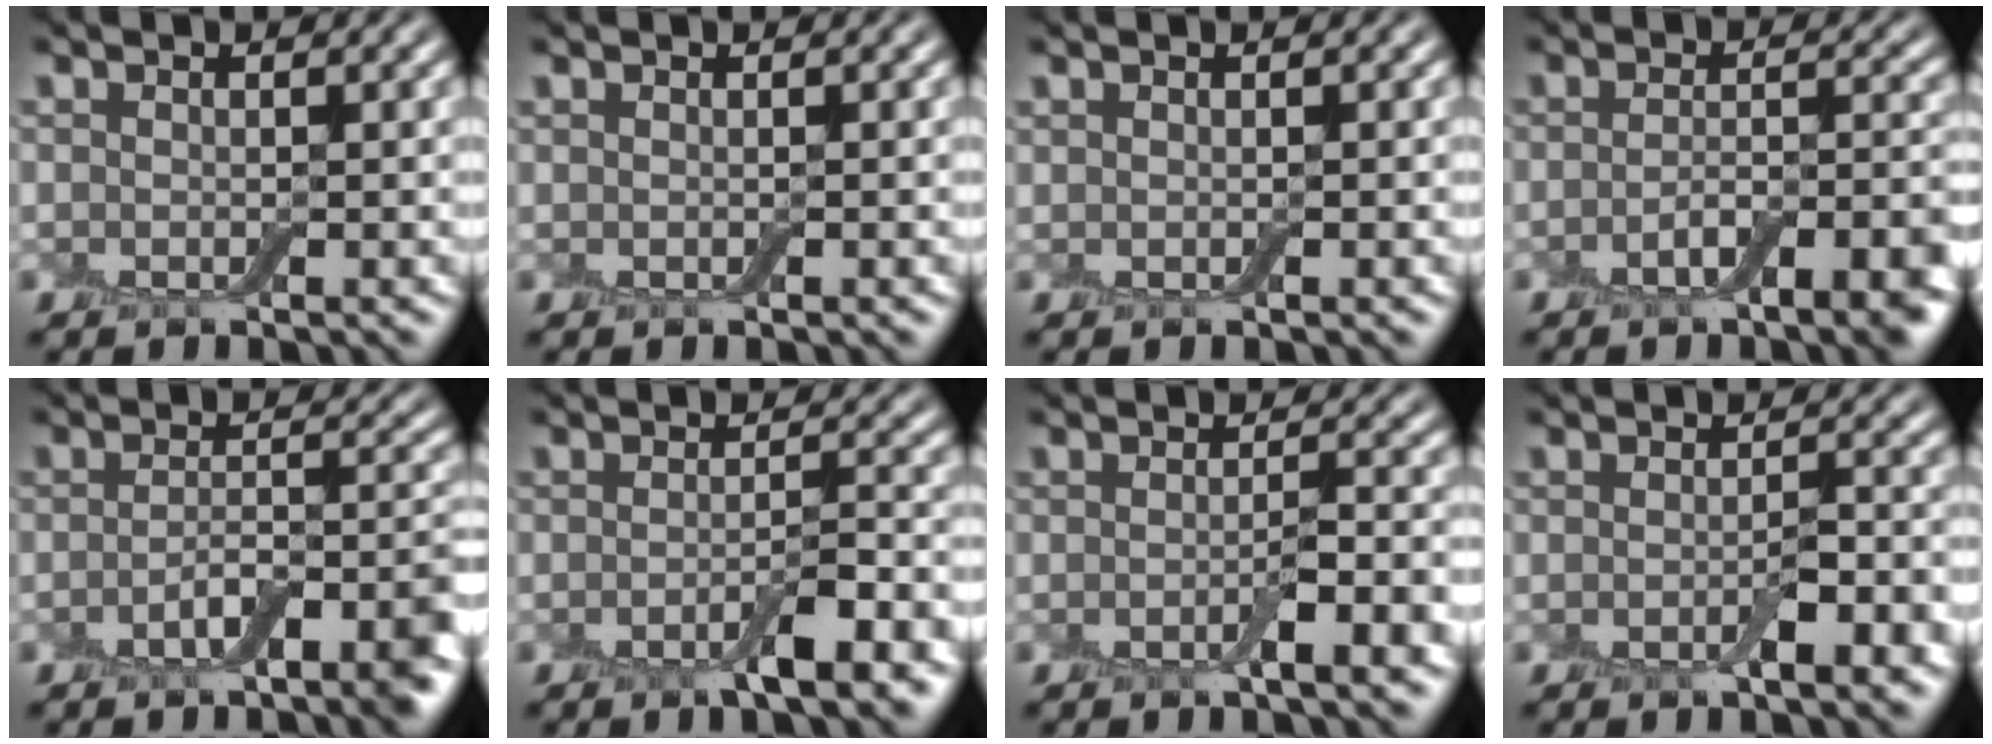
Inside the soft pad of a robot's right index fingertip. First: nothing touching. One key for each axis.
{"total": 0.0}
{"total": 0.0}
{"total": 5.4, "fx": -3.2, "fy": 1.6, "fz": 4.0, "tx": -0.058, "ty": 0.001, "tz": -0.045}
{"total": 5.2, "fx": -2.9, "fy": 1.8, "fz": 4.0, "tx": -0.058, "ty": 0.003, "tz": -0.046}
{"total": 3.7, "fx": -2.1, "fy": 0.7, "fz": 2.9, "tx": -0.050, "ty": -0.002, "tz": -0.034}
{"total": 2.5, "fx": -1.2, "fy": 0.3, "fz": 2.2, "tx": -0.034, "ty": -0.001, "tz": -0.020}
{"total": 2.4, "fx": -1.2, "fy": 0.6, "fz": 2.1, "tx": -0.033, "ty": -0.003, "tz": -0.017}